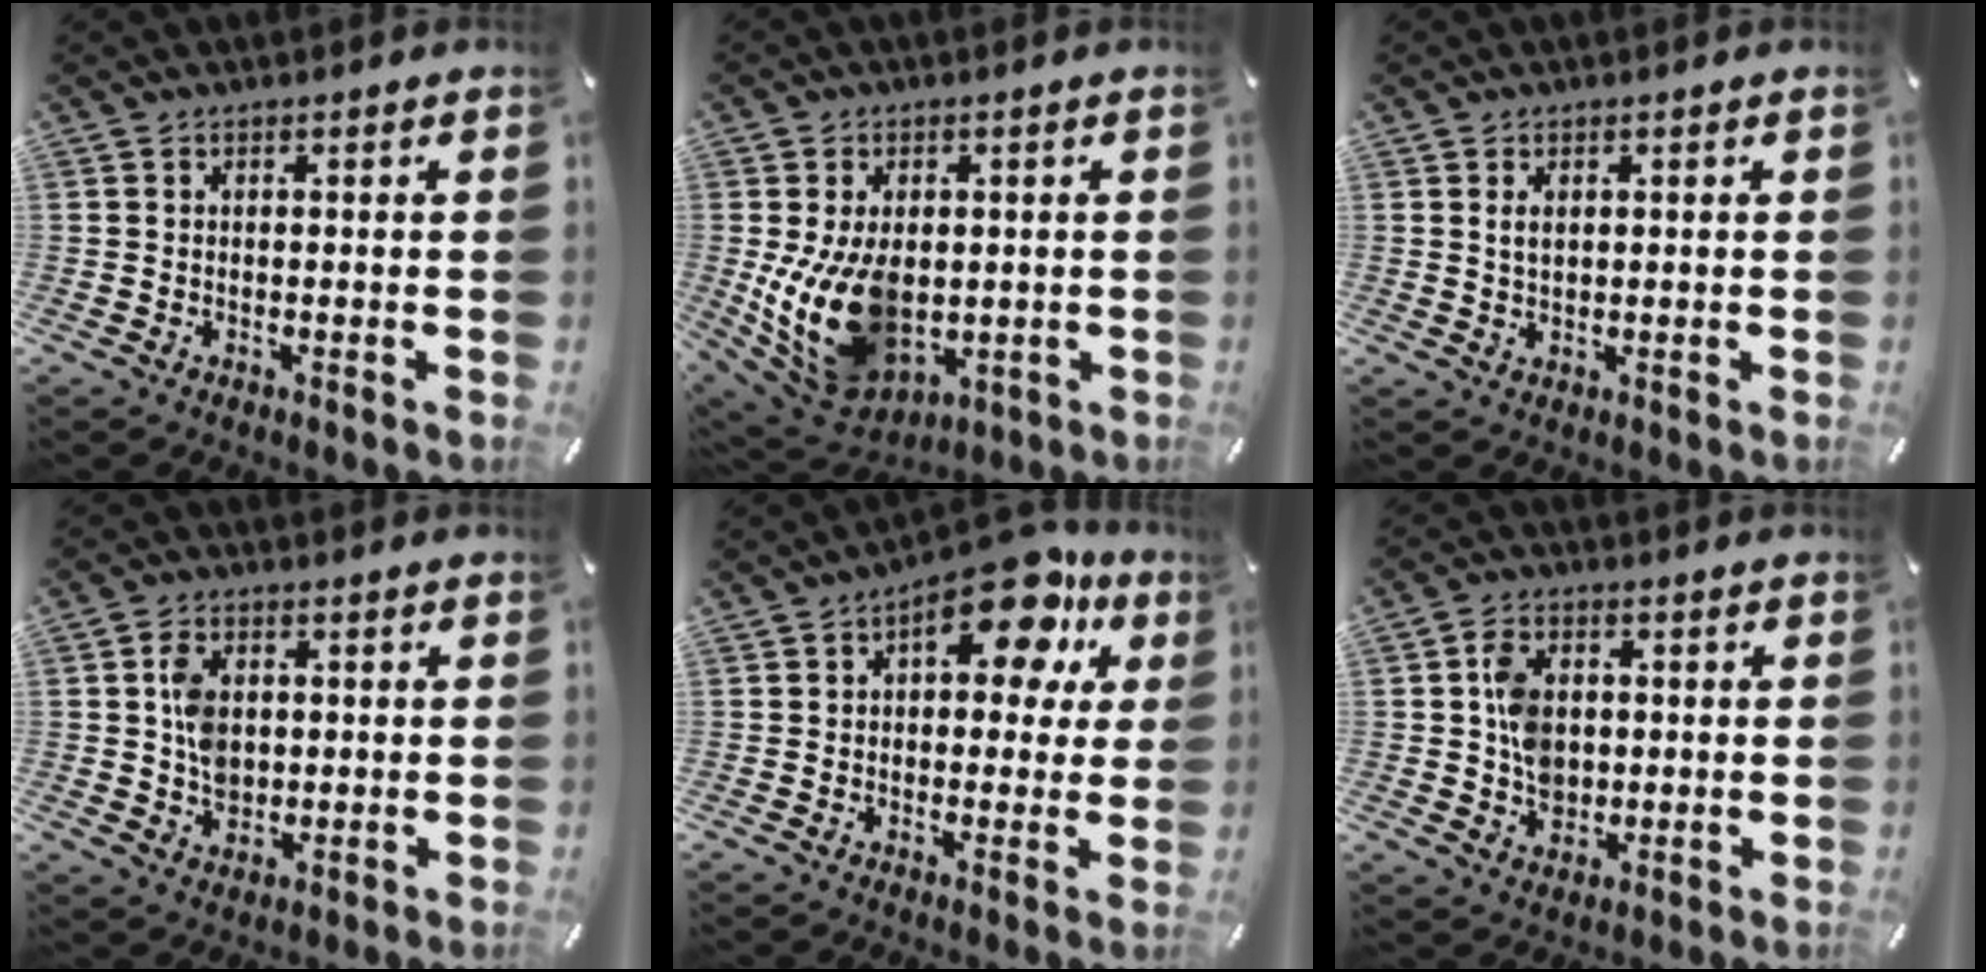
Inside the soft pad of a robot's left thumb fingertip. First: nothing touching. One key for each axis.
{"total": 15.3, "fx": -1.0, "fy": 10.8, "fz": 10.8, "tx": -0.231, "ty": -0.006, "tz": -0.010}
{"total": 2.1, "fx": 0.7, "fy": 1.2, "fz": 1.6, "tx": -0.035, "ty": 0.002, "tz": 0.013}
{"total": 6.7, "fx": 0.6, "fy": 5.3, "fz": 4.1, "tx": -0.081, "ty": 0.002, "tz": 0.008}
{"total": 13.8, "fx": 7.1, "fy": 6.6, "fz": 9.9, "tx": -0.123, "ty": -0.041, "tz": 0.114}
{"total": 7.8, "fx": 0.5, "fy": 6.4, "fz": 4.5, "tx": -0.081, "ty": 0.004, "tz": 0.007}